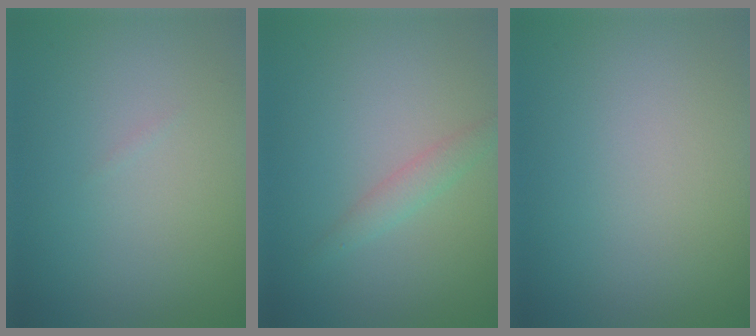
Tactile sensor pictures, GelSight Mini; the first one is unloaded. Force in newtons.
{"total": 1.5, "press": 1.5, "slide": 0.1}
{"total": 0.0}